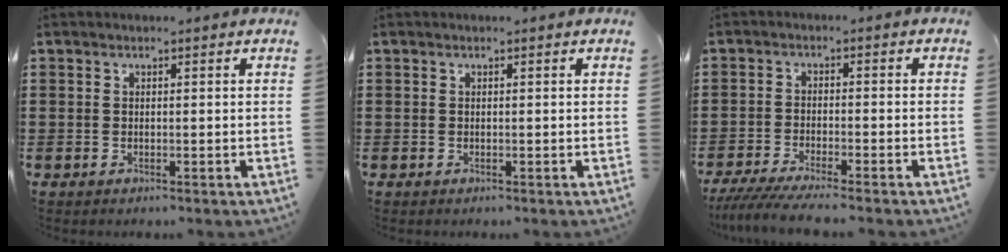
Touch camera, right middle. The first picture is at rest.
{"total": 0.0}
{"total": 4.3, "force": [-4.0, 0.0, 1.7], "torque": [-0.043, -0.014, -0.081]}